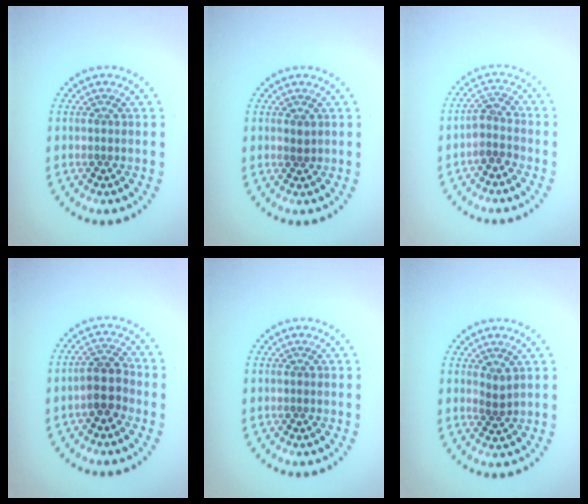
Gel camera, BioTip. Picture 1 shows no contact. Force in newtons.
{"total": 0.7, "press": 0.7, "slide": 0.1}
{"total": 2.0, "press": 1.6, "slide": 1.2}
{"total": 2.8, "press": 2.5, "slide": 1.3}
{"total": 0.0}
{"total": 1.0, "press": 0.8, "slide": 0.7}